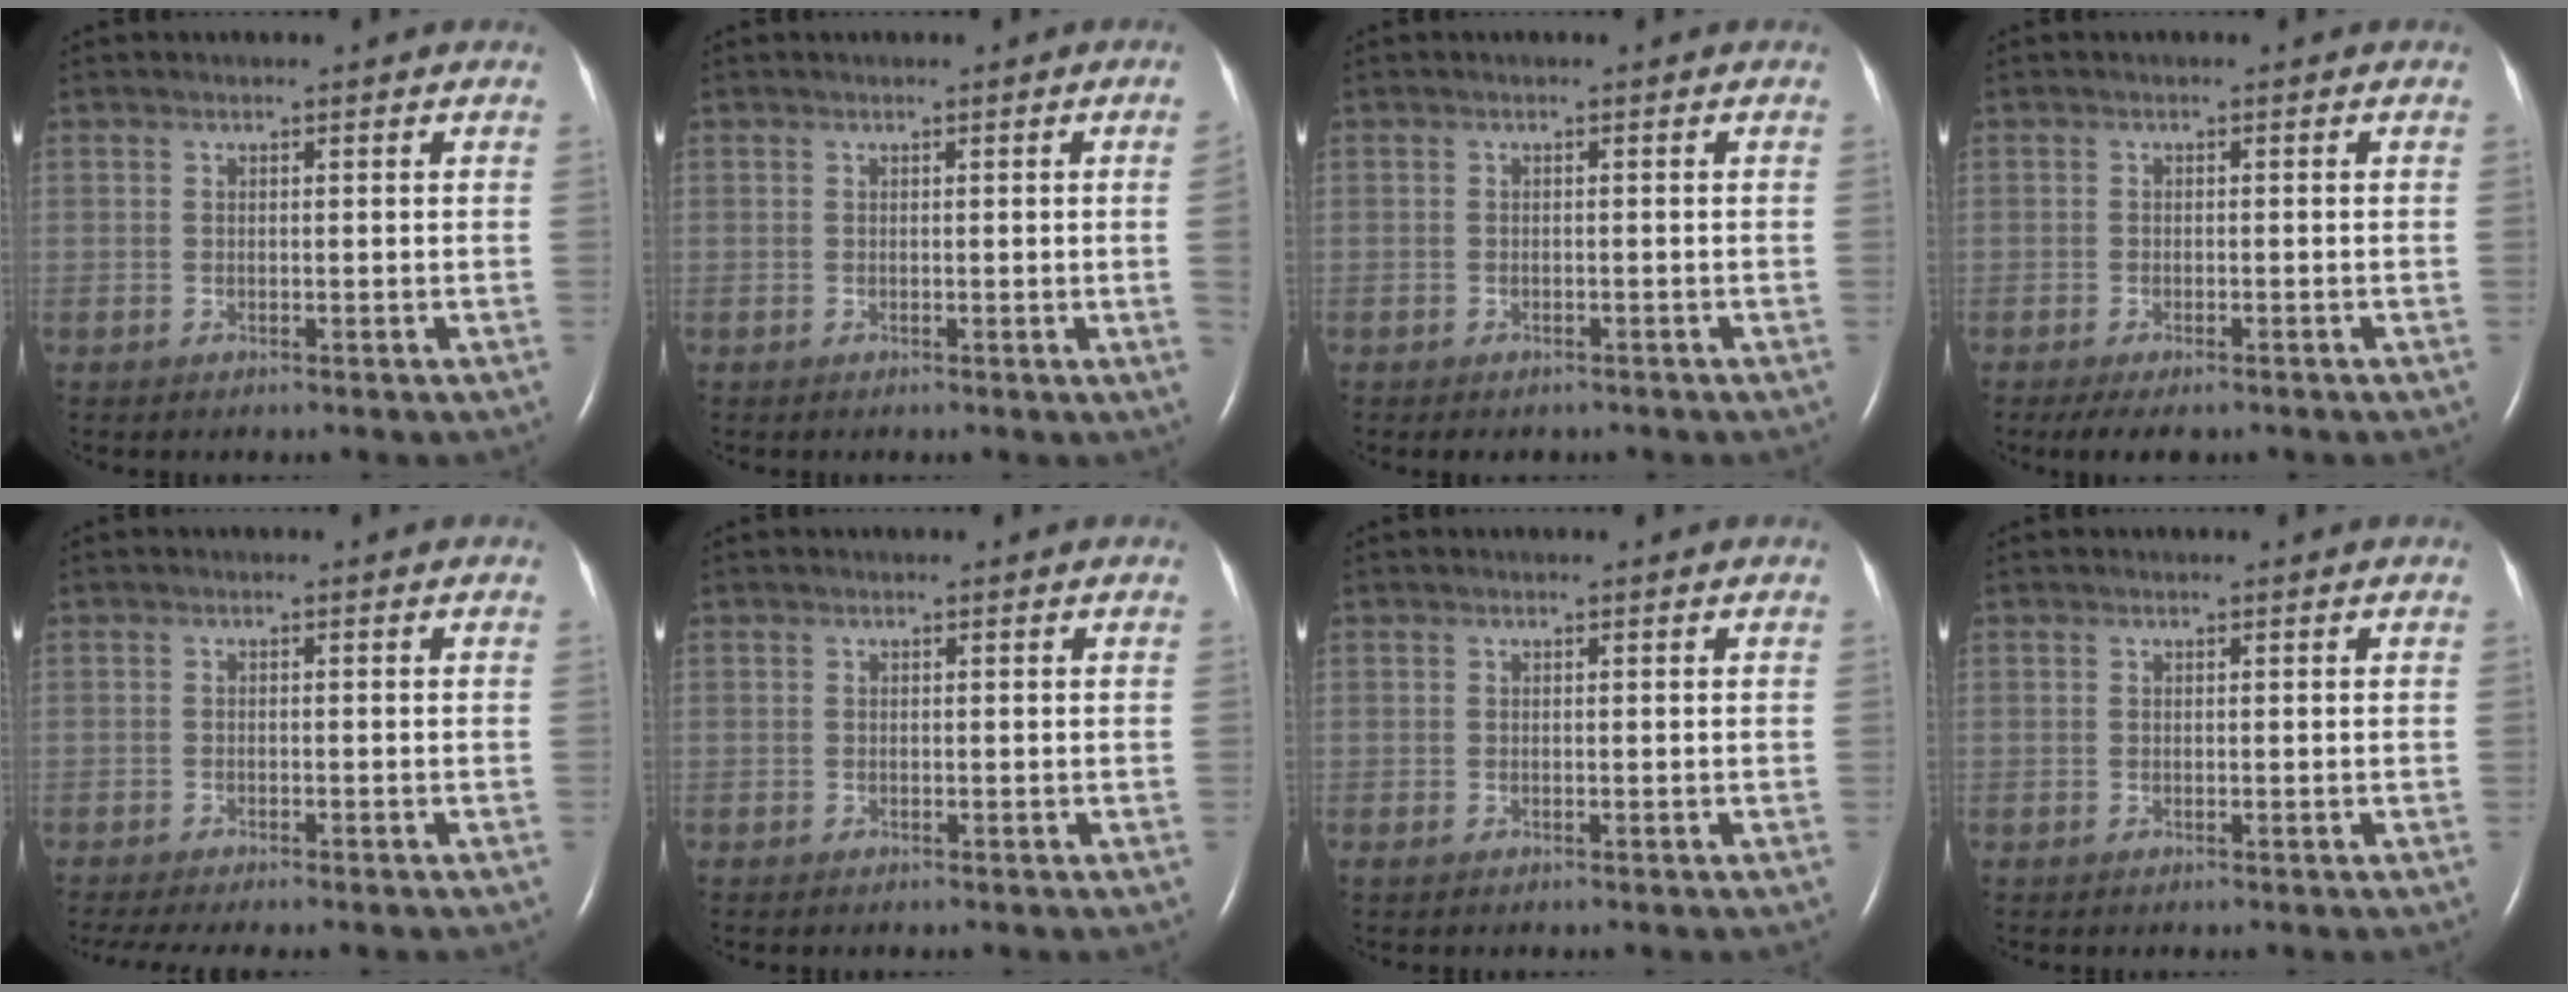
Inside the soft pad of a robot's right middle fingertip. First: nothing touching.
{"total": 2.2, "force": [-0.1, -1.0, 2.0], "torque": [-0.026, -0.003, 0.001]}
{"total": 1.8, "force": [-1.5, 0.9, 0.4], "torque": [-0.007, -0.001, -0.018]}
{"total": 4.7, "force": [-3.5, 1.5, 2.7], "torque": [-0.043, -0.011, -0.053]}
{"total": 8.1, "force": [-6.9, 1.3, 4.2], "torque": [-0.053, -0.007, -0.095]}
{"total": 0.0}
{"total": 0.0}
{"total": 0.0}